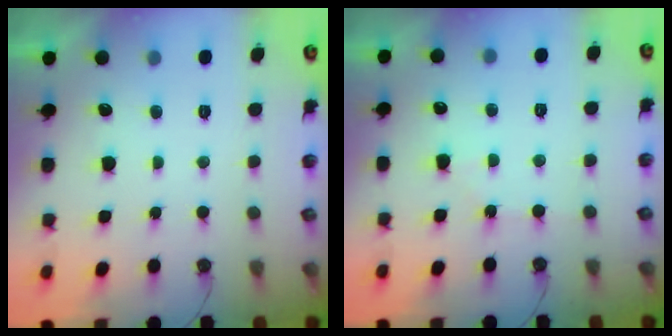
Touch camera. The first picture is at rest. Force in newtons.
{"total": 4.0, "press": 3.9, "slide": 0.6}